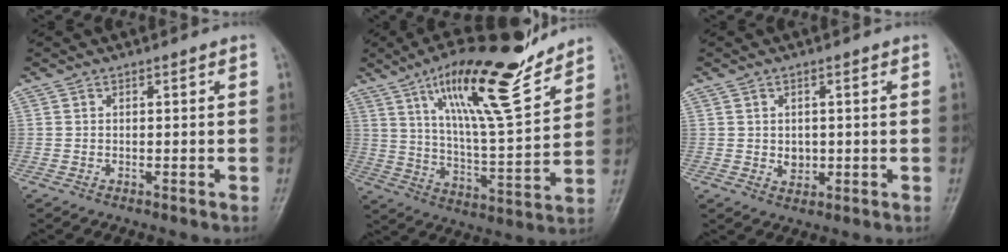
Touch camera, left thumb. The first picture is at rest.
{"total": 20.1, "force": [13.3, 4.4, 14.4], "torque": [-0.210, -0.068, 0.226]}
{"total": 2.8, "force": [0.1, 2.3, 1.6], "torque": [-0.013, -0.002, 0.007]}